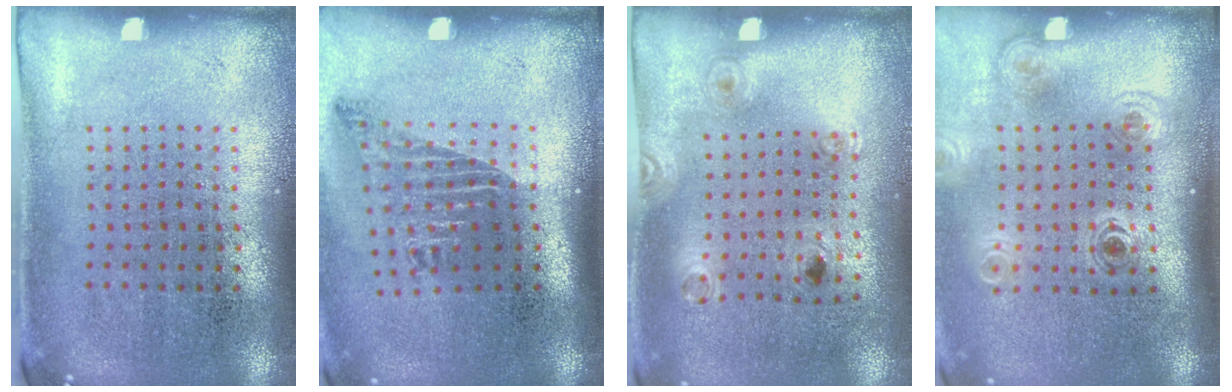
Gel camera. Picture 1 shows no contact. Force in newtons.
{"total": 1.8, "press": 1.2, "slide": 1.3}
{"total": 1.2, "press": 0.8, "slide": 0.9}
{"total": 1.8, "press": 1.2, "slide": 1.3}